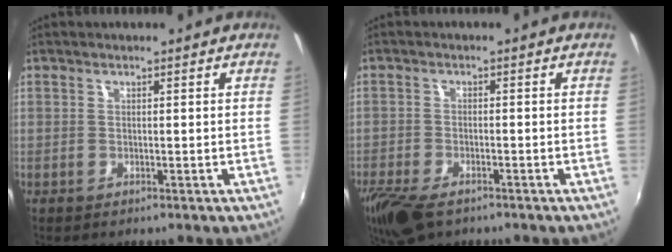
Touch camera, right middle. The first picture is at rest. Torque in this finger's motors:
{"motor_torque": [0.28, -0.29, 0.10, 0.04]}